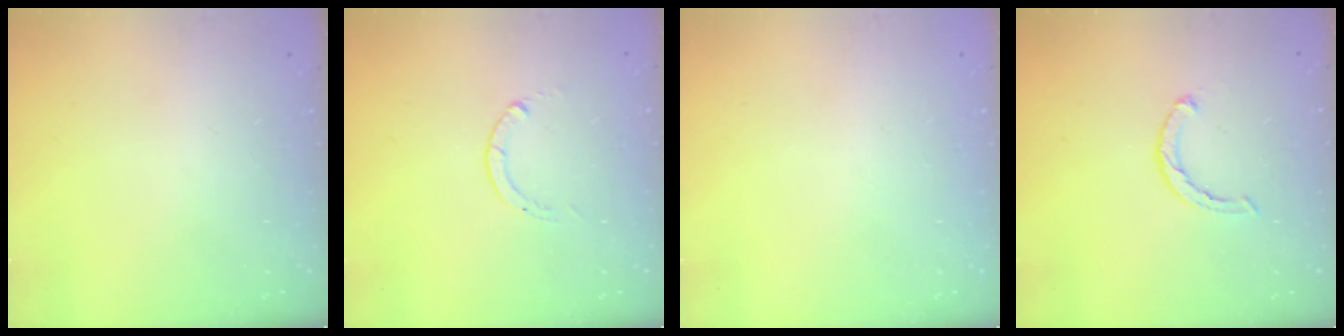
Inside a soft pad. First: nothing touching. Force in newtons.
{"total": 0.0}
{"total": 2.4, "press": 2.4, "slide": 0.2}
{"total": 2.7, "press": 2.7, "slide": 0.4}